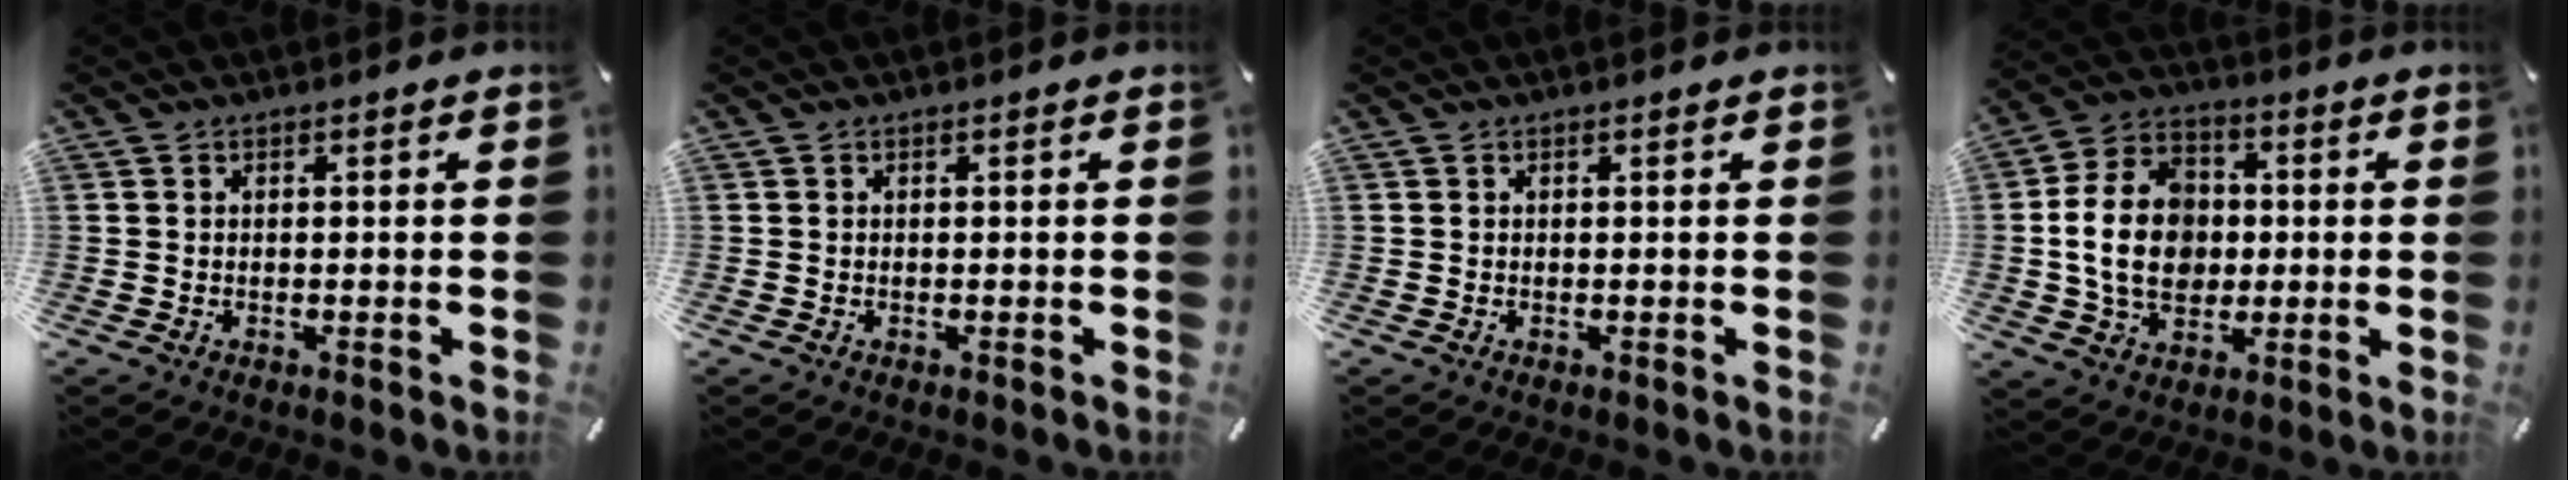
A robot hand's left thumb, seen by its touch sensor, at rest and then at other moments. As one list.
[{"total": 0.0}, {"total": 0.0}, {"total": 14.9, "force": [-0.3, 11.6, 9.4], "torque": [-0.209, 0.017, -0.005]}]